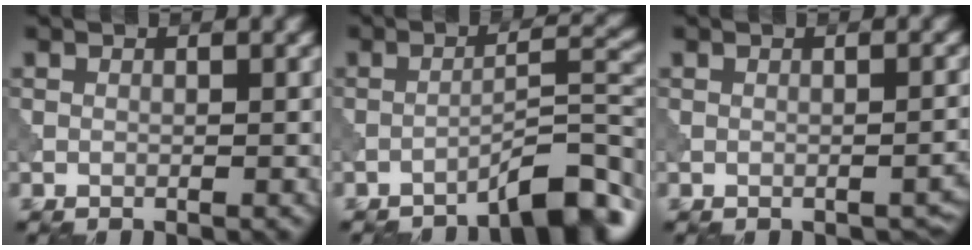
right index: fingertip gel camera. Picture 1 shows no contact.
{"total": 5.9, "force": [-4.4, 0.9, 3.9], "torque": [-0.051, 0.018, -0.068]}
{"total": 1.3, "force": [-1.0, 0.5, 0.6], "torque": [-0.005, -0.001, -0.012]}